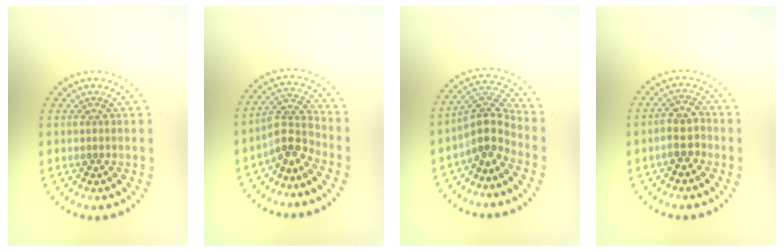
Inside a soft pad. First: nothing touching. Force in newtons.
{"total": 2.9, "press": 2.3, "slide": 1.9}
{"total": 3.7, "press": 2.7, "slide": 2.5}
{"total": 2.7, "press": 2.5, "slide": 1.1}